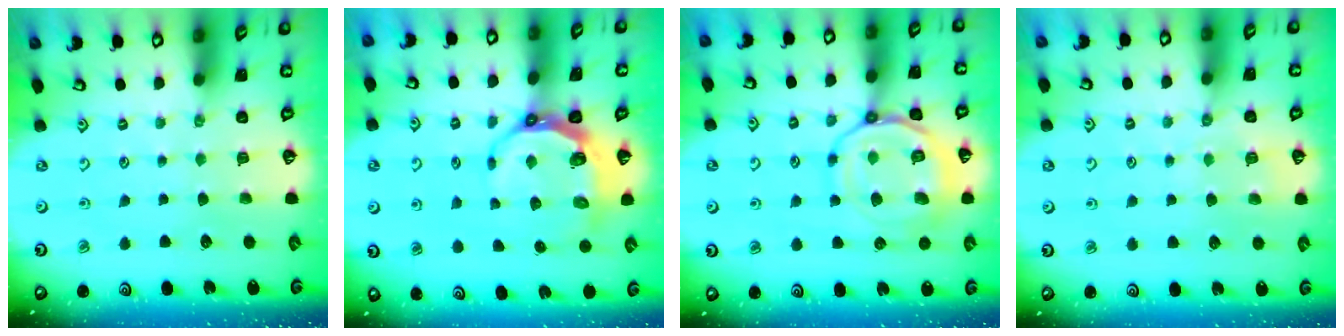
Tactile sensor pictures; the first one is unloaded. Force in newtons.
{"total": 8.1, "press": 7.4, "slide": 3.4}
{"total": 16.1, "press": 16.1, "slide": 1.5}
{"total": 5.5, "press": 5.5, "slide": 0.7}